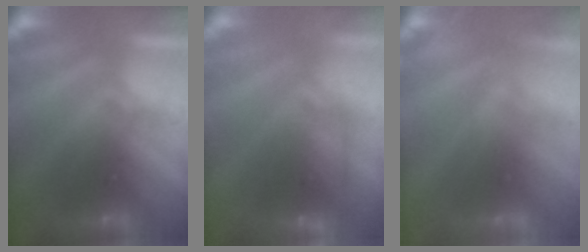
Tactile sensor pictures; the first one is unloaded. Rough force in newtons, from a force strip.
{"total": 5.7}
{"total": 3.0}